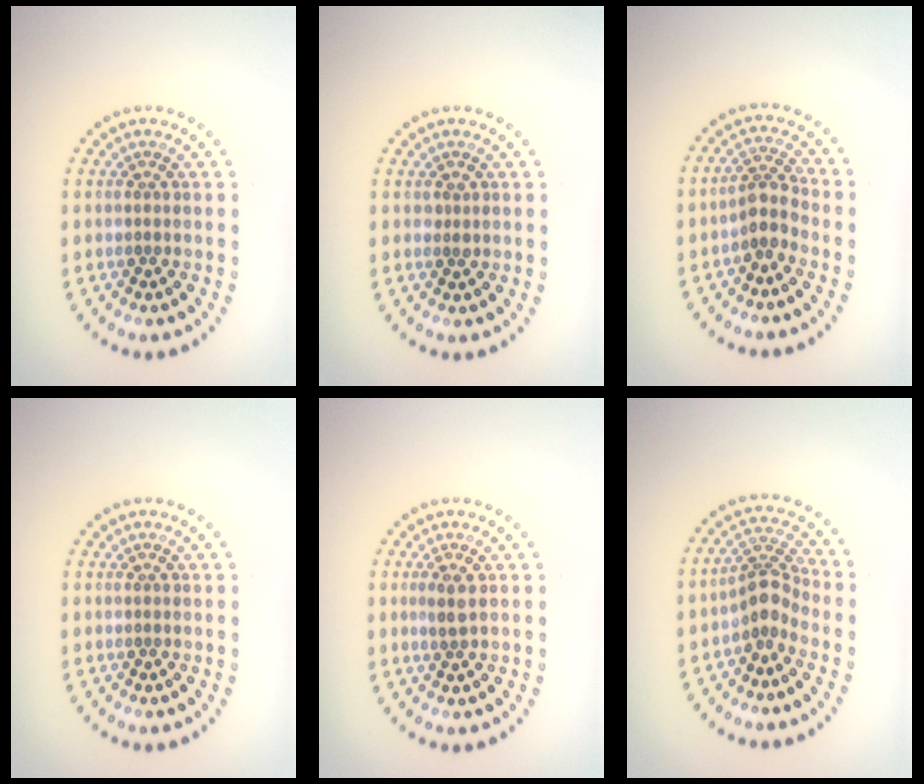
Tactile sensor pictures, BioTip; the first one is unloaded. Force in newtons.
{"total": 0.5, "press": 0.5, "slide": 0.2}
{"total": 2.5, "press": 2.0, "slide": 1.4}
{"total": 0.0}
{"total": 1.4, "press": 1.3, "slide": 0.5}
{"total": 2.9, "press": 2.0, "slide": 2.0}